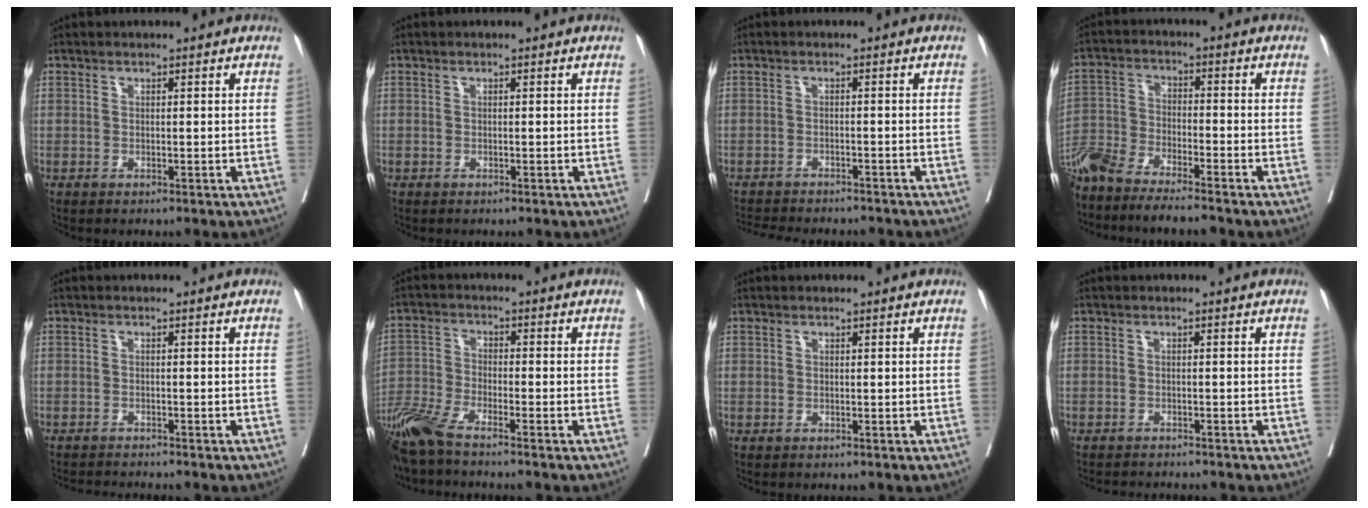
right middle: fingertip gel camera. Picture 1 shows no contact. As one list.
[{"total": 0.0}, {"total": 10.8, "force": [-10.0, 2.2, 3.5], "torque": [-0.057, -0.005, -0.130]}, {"total": 12.6, "force": [-11.0, 0.7, 6.0], "torque": [-0.109, -0.023, -0.193]}, {"total": 3.2, "force": [-3.1, -0.6, 0.5], "torque": [0.001, -0.014, -0.049]}, {"total": 7.7, "force": [-6.4, 0.4, 4.3], "torque": [-0.091, -0.027, -0.130]}, {"total": 0.0}, {"total": 4.0, "force": [-3.8, 0.3, 0.9], "torque": [-0.004, -0.010, -0.056]}]